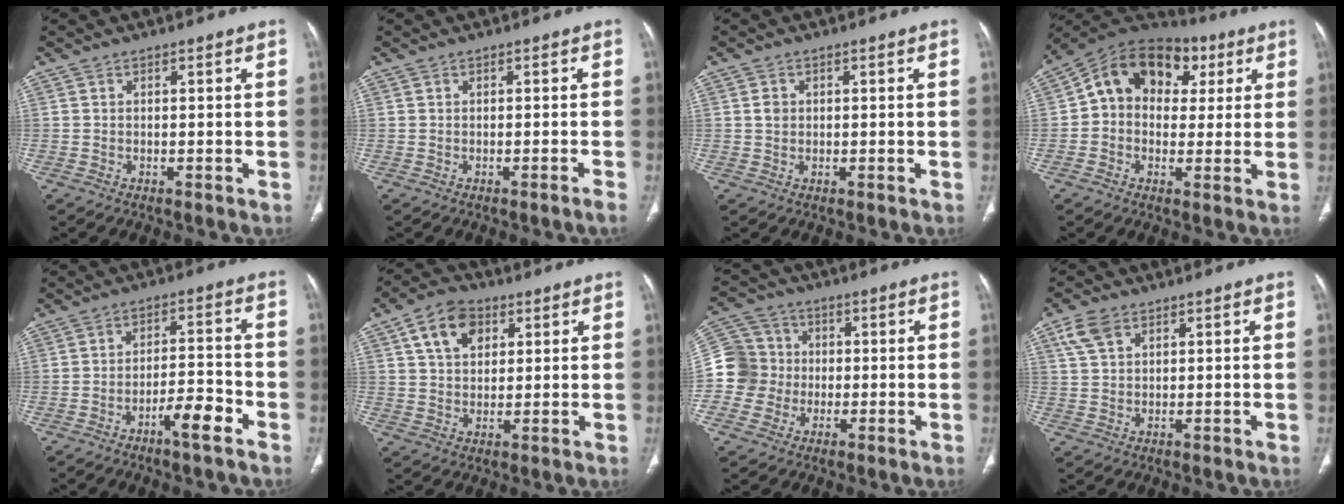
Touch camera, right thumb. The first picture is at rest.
{"total": 1.0, "force": [-0.7, -0.3, 0.7], "torque": [-0.016, 0.006, -0.007]}
{"total": 1.8, "force": [0.4, 1.5, 0.9], "torque": [-0.011, 0.000, 0.009]}
{"total": 15.8, "force": [4.4, 11.9, 9.5], "torque": [-0.115, 0.034, 0.058]}
{"total": 6.8, "force": [-4.2, 1.4, 5.2], "torque": [-0.087, 0.033, -0.068]}
{"total": 9.4, "force": [4.0, 6.4, 5.6], "torque": [-0.076, -0.004, 0.066]}
{"total": 10.3, "force": [-1.1, 10.0, 2.2], "torque": [-0.020, 0.027, -0.025]}
{"total": 5.0, "force": [2.6, 3.1, 2.9], "torque": [-0.054, 0.001, 0.056]}